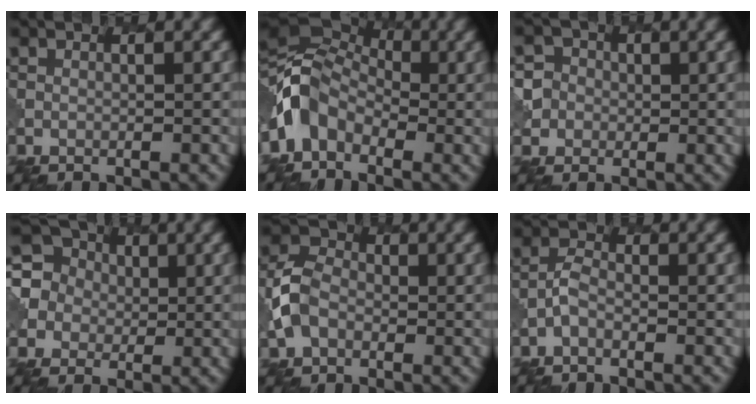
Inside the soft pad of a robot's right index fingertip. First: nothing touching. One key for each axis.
{"total": 6.6, "fx": -1.8, "fy": 4.9, "fz": 4.0, "tx": -0.070, "ty": 0.012, "tz": -0.059}
{"total": 5.4, "fx": -0.6, "fy": 5.3, "fz": 0.9, "tx": -0.007, "ty": 0.018, "tz": -0.038}
{"total": 7.7, "fx": 1.5, "fy": 7.1, "fz": 2.5, "tx": -0.070, "ty": 0.040, "tz": -0.001}
{"total": 3.9, "fx": -0.8, "fy": 3.1, "fz": 2.2, "tx": -0.050, "ty": 0.006, "tz": -0.023}
{"total": 1.3, "fx": -0.7, "fy": 0.7, "fz": 0.8, "tx": -0.019, "ty": 0.003, "tz": -0.019}